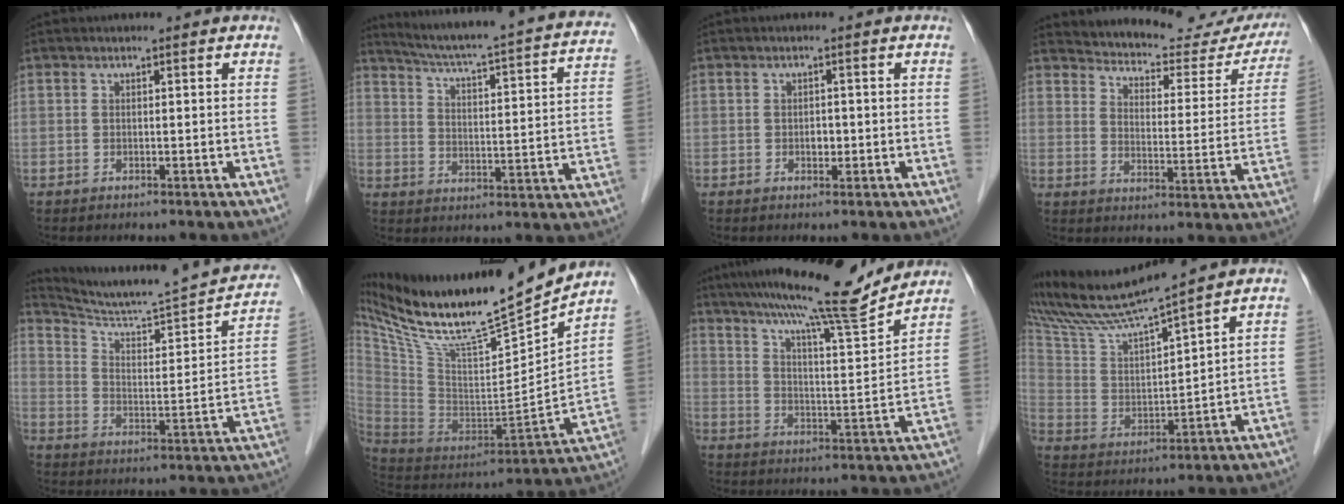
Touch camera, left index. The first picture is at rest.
{"total": 24.8, "force": [21.8, 1.1, 11.8], "torque": [-0.180, -0.042, 0.274]}
{"total": 1.3, "force": [-0.2, 0.9, 0.9], "torque": [-0.014, 0.002, -0.002]}
{"total": 20.0, "force": [19.2, 4.3, 3.7], "torque": [-0.035, -0.055, 0.223]}
{"total": 20.9, "force": [19.2, 1.0, 8.4], "torque": [-0.122, -0.037, 0.269]}
{"total": 25.0, "force": [20.8, 1.2, 13.9], "torque": [-0.246, -0.020, 0.355]}
{"total": 15.9, "force": [13.9, -0.3, 7.7], "torque": [-0.128, -0.002, 0.209]}
{"total": 10.8, "force": [10.0, -1.8, 3.9], "torque": [-0.084, 0.003, 0.197]}